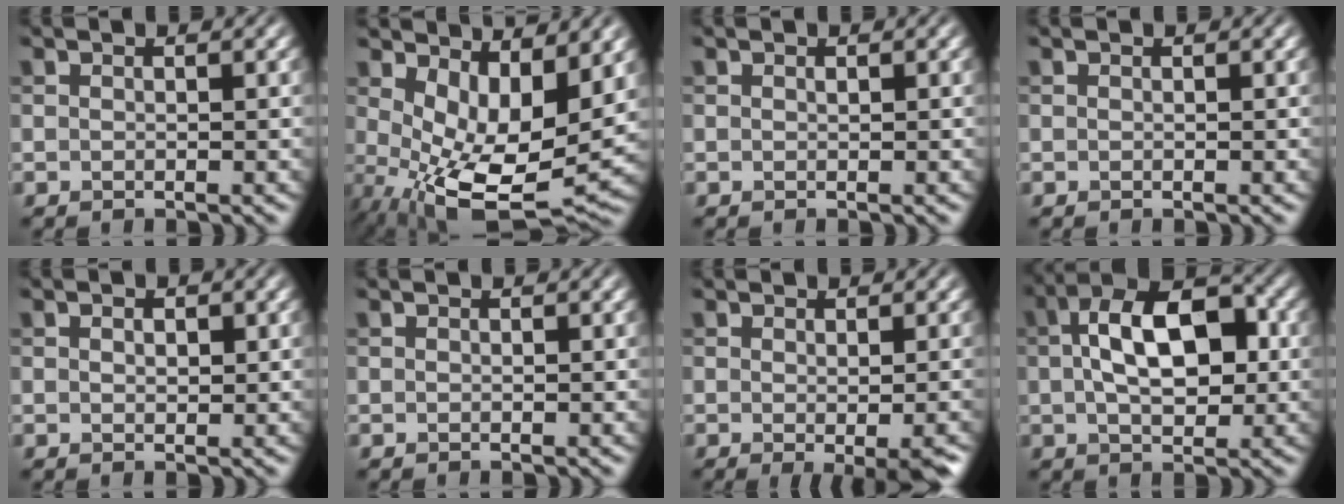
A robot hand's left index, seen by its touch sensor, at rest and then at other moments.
{"total": 10.0, "force": [0.4, 4.6, 8.8], "torque": [-0.158, -0.030, 0.022]}
{"total": 0.0}
{"total": 0.0}
{"total": 1.1, "force": [0.4, 0.6, 0.8], "torque": [-0.013, 0.000, 0.007]}
{"total": 0.0}
{"total": 4.1, "force": [-1.4, 0.7, 3.8], "torque": [-0.048, -0.007, -0.015]}
{"total": 8.5, "force": [0.7, 4.5, 7.2], "torque": [-0.120, 0.018, 0.004]}